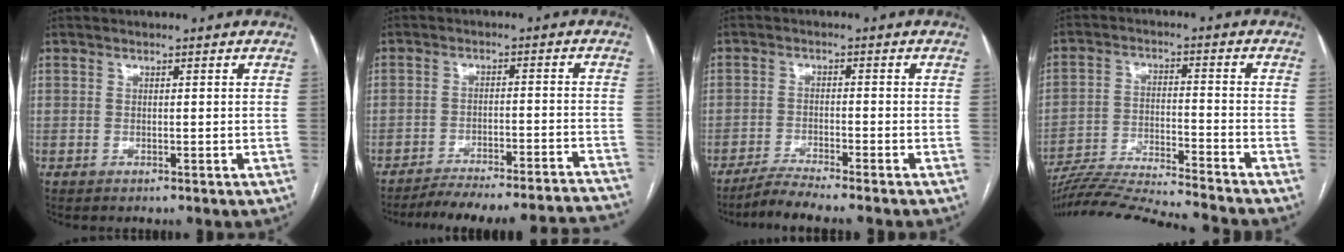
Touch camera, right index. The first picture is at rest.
{"total": 22.6, "force": [-21.5, 1.3, 6.8], "torque": [-0.055, -0.006, -0.274]}
{"total": 5.7, "force": [-5.0, -1.2, 2.4], "torque": [-0.040, -0.020, -0.087]}
{"total": 18.1, "force": [-17.0, -1.6, 5.8], "torque": [-0.104, -0.024, -0.272]}